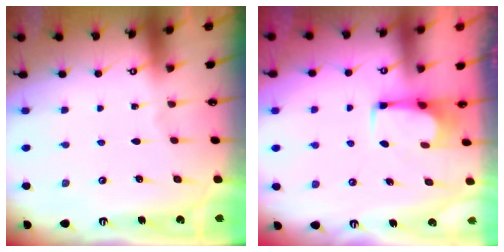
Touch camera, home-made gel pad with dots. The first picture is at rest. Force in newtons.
{"total": 2.3, "press": 2.3, "slide": 0.3}